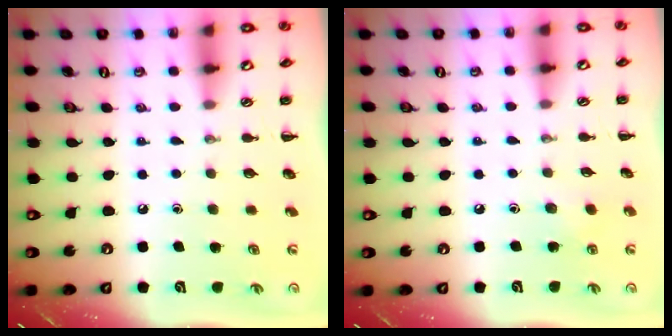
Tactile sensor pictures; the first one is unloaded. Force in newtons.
{"total": 4.5, "press": 4.4, "slide": 1.1}